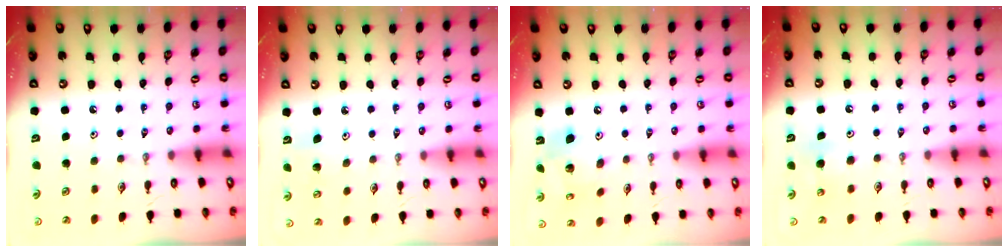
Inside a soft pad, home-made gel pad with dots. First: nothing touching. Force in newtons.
{"total": 4.3, "press": 4.1, "slide": 1.0}
{"total": 11.9, "press": 11.8, "slide": 1.1}
{"total": 5.4, "press": 5.4, "slide": 0.5}